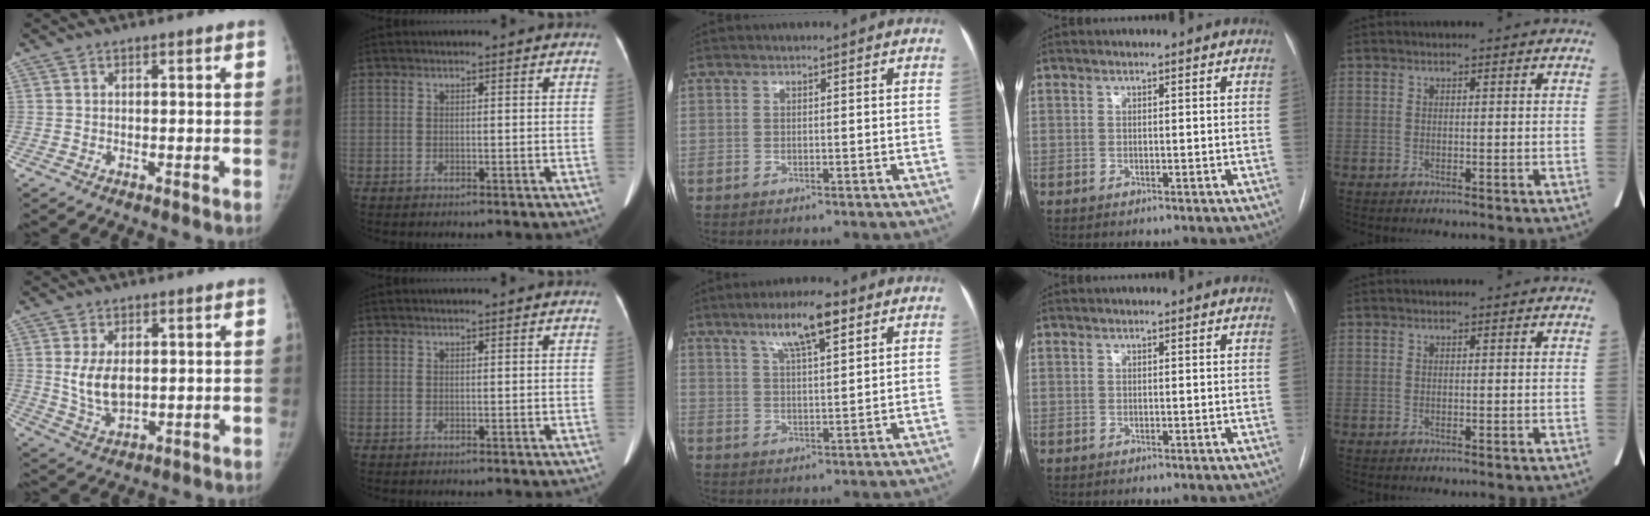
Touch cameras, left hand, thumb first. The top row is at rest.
{"thumb": {"total": 7.4, "force": [1.0, 4.4, 5.8], "torque": [-0.100, -0.012, 0.030]}, "middle": {"total": 8.0, "force": [4.8, 1.4, 6.2], "torque": [-0.114, 0.011, 0.083]}}